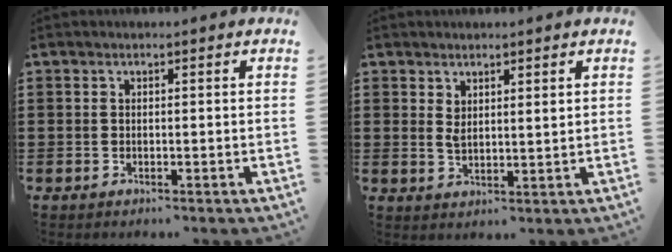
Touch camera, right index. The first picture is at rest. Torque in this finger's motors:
{"motor_torque": [-0.09, 0.19, 0.06, 0.04]}